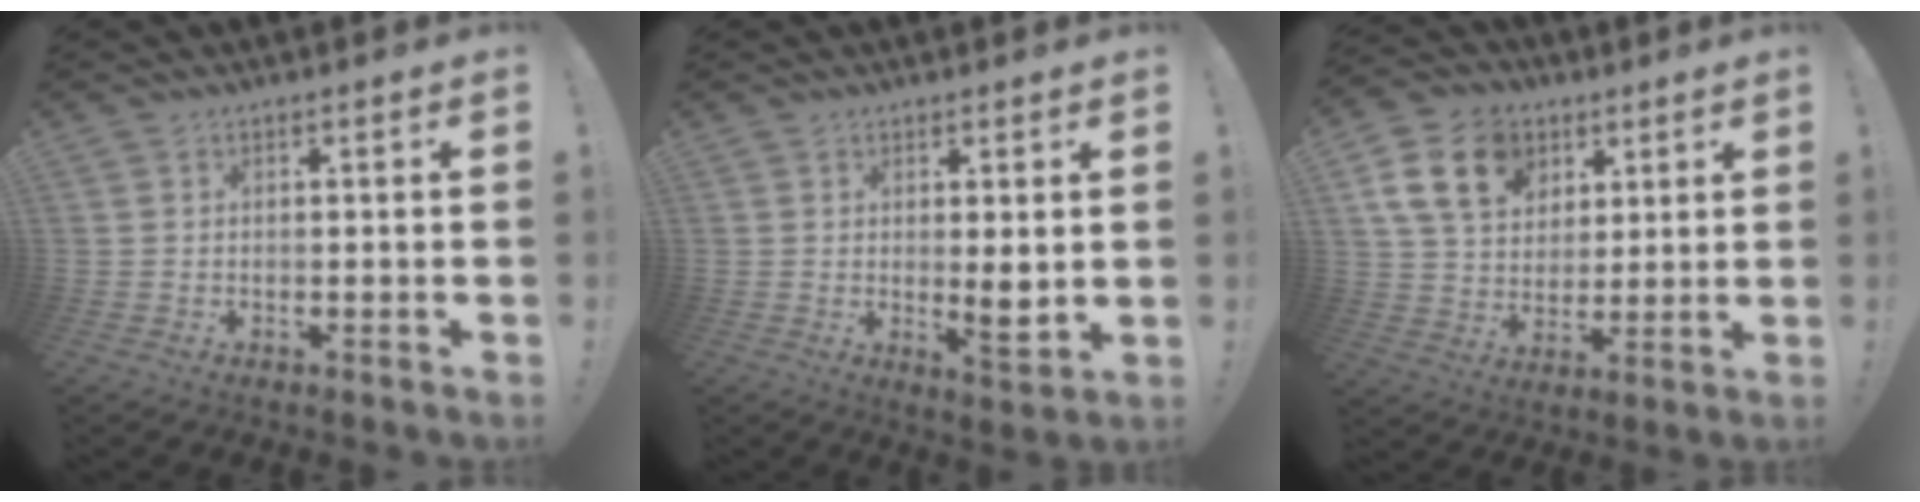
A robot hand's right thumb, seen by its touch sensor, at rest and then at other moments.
{"total": 5.5, "force": [0.9, 1.5, 5.3], "torque": [-0.053, -0.025, 0.014]}
{"total": 16.8, "force": [7.2, 12.4, 8.7], "torque": [-0.135, -0.023, 0.141]}